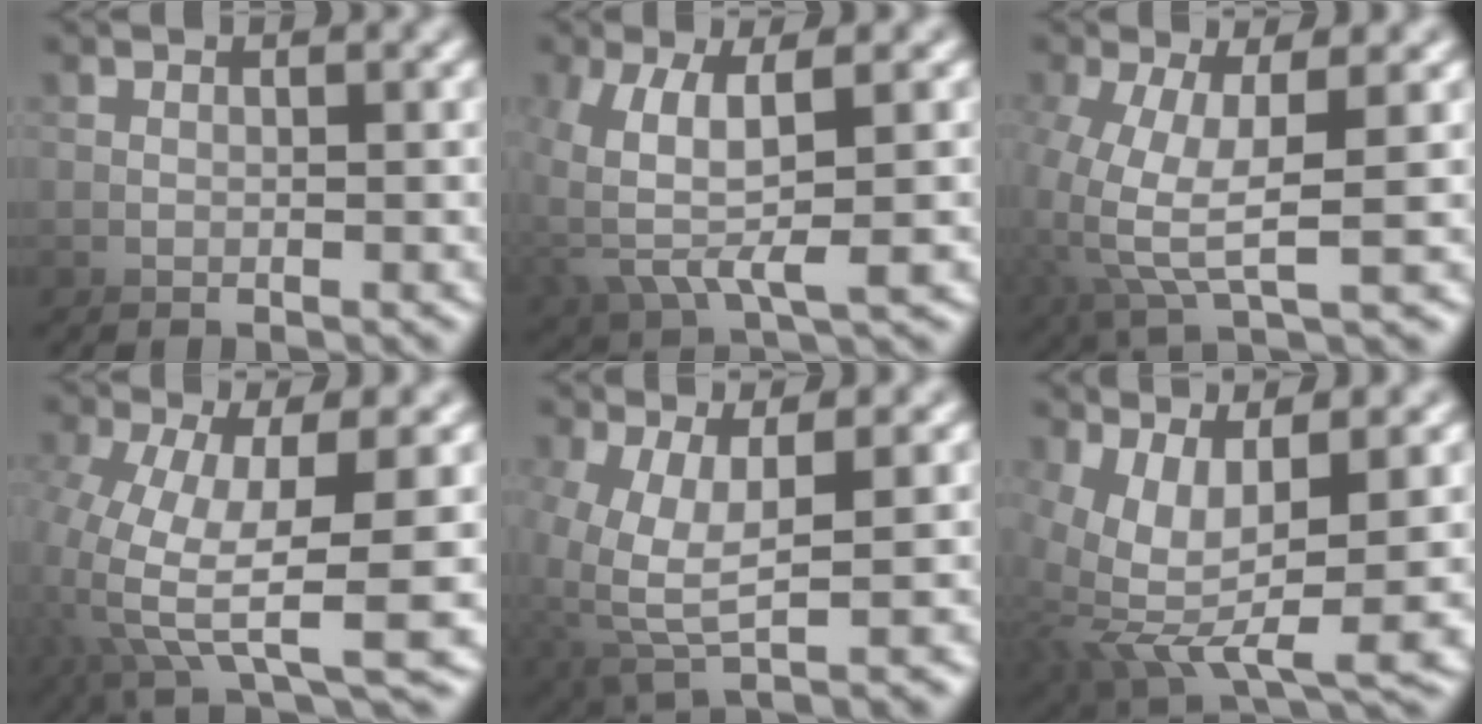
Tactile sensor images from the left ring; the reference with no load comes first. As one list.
[{"total": 2.7, "force": [0.4, -0.6, 2.6], "torque": [-0.103, -0.007, 0.019]}, {"total": 3.1, "force": [0.3, -2.8, 1.2], "torque": [-0.052, 0.019, 0.000]}, {"total": 4.2, "force": [0.9, -0.9, 4.0], "torque": [-0.105, 0.014, 0.009]}, {"total": 2.7, "force": [0.3, -1.6, 2.2], "torque": [-0.065, -0.007, 0.012]}, {"total": 3.6, "force": [-1.3, 1.0, 3.2], "torque": [-0.109, -0.028, -0.009]}]